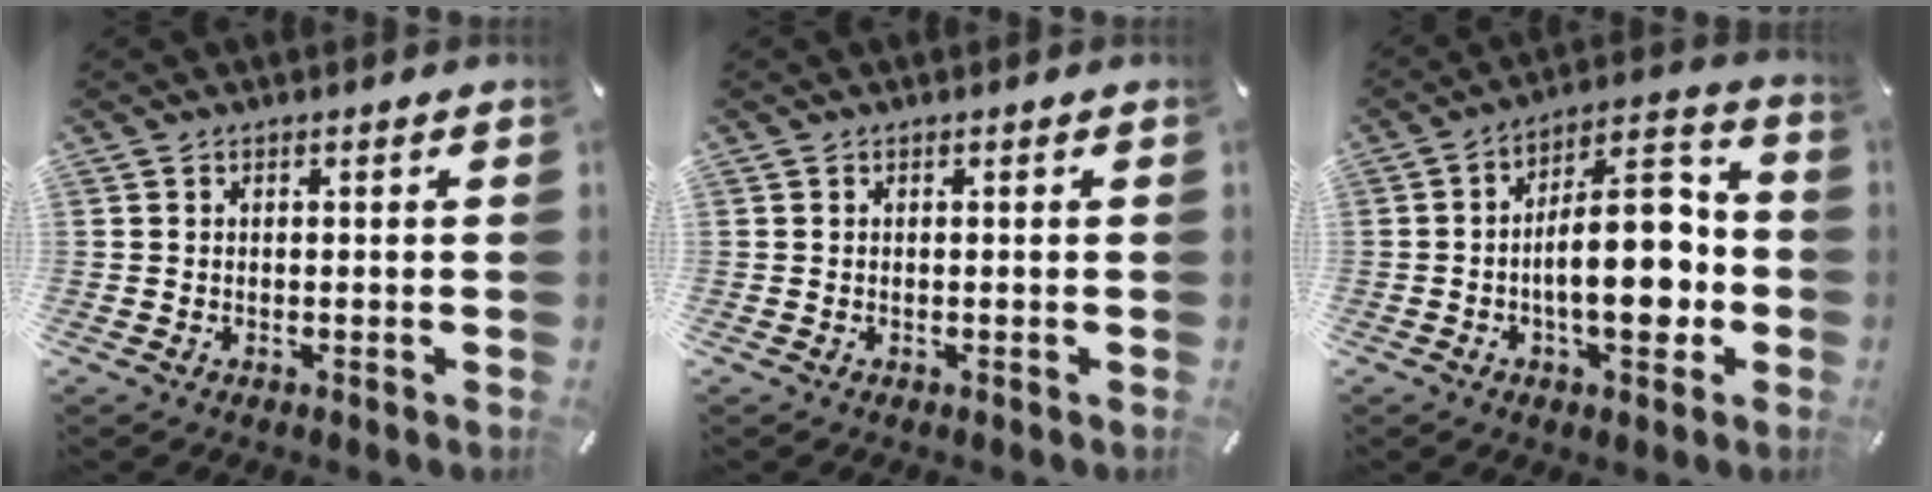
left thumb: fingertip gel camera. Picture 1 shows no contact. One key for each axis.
{"total": 0.0}
{"total": 16.8, "fx": -2.5, "fy": 7.9, "fz": 14.7, "tx": -0.209, "ty": 0.005, "tz": -0.046}